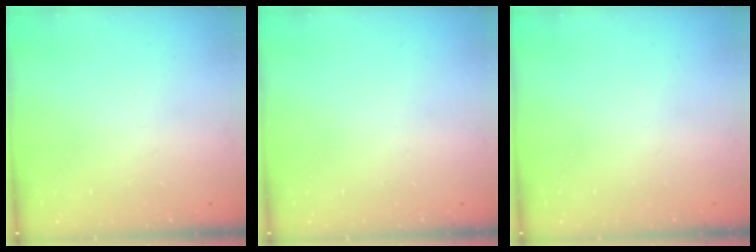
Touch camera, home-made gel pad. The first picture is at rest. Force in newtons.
{"total": 0.0}
{"total": 0.0}